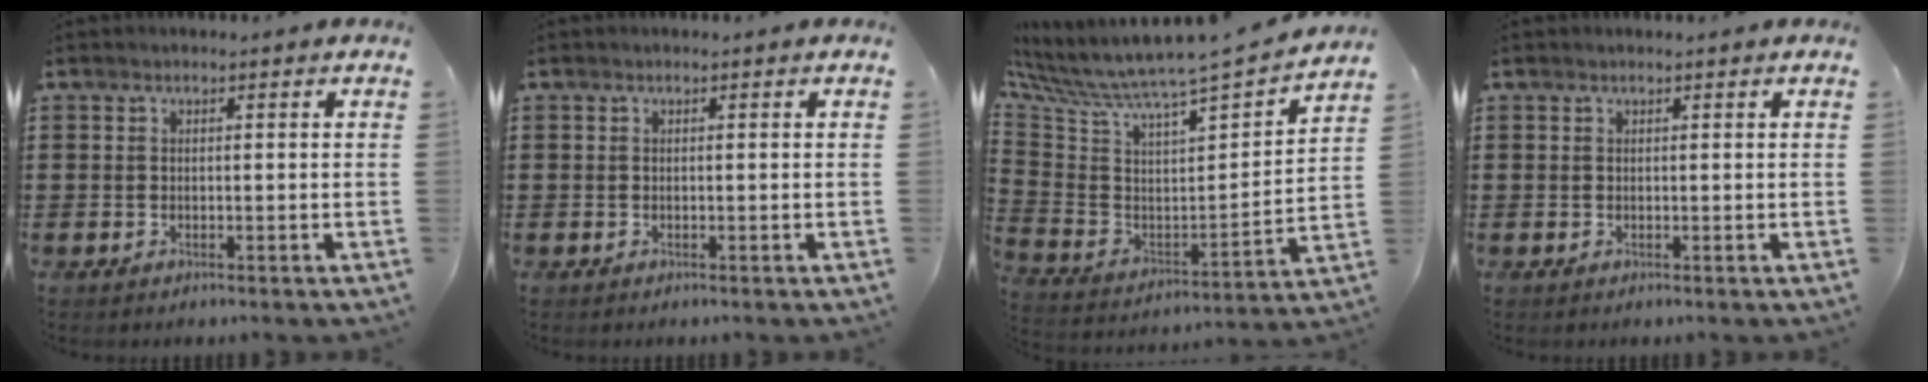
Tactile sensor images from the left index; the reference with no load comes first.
{"total": 0.0}
{"total": 4.6, "force": [4.3, -0.2, 1.6], "torque": [-0.060, -0.062, 0.060]}
{"total": 0.0}